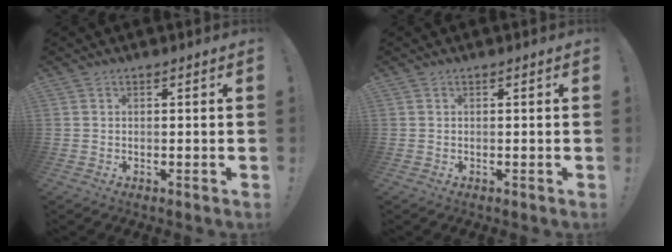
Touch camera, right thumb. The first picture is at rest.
{"total": 0.0}